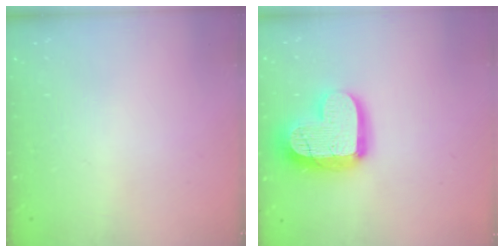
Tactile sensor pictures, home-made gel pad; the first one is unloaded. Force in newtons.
{"total": 19.2, "press": 19.1, "slide": 1.8}